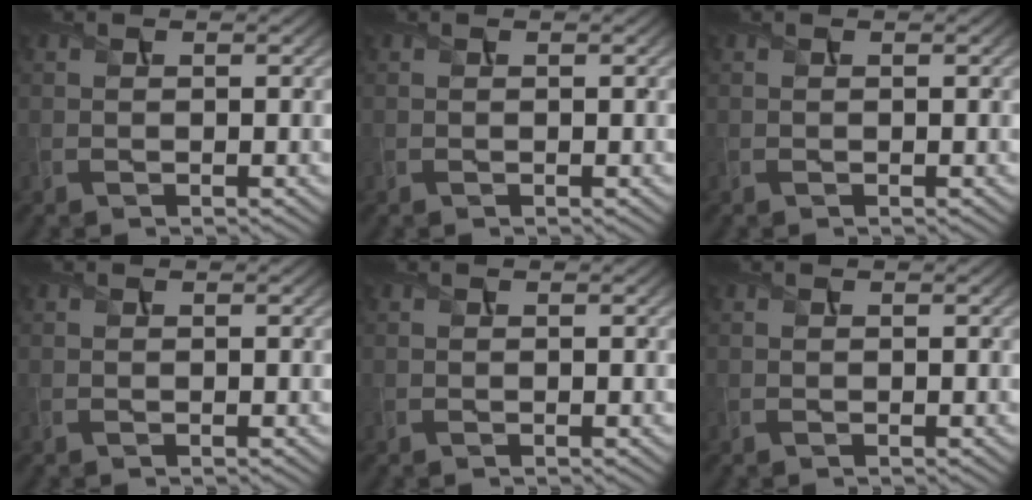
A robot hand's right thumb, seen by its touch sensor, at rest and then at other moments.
{"total": 0.0}
{"total": 0.0}
{"total": 0.0}
{"total": 0.0}
{"total": 0.0}